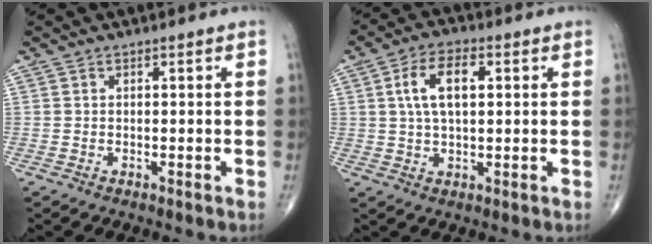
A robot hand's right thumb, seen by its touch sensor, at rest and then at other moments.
{"total": 8.5, "force": [2.1, 4.2, 7.1], "torque": [-0.126, 0.009, 0.036]}